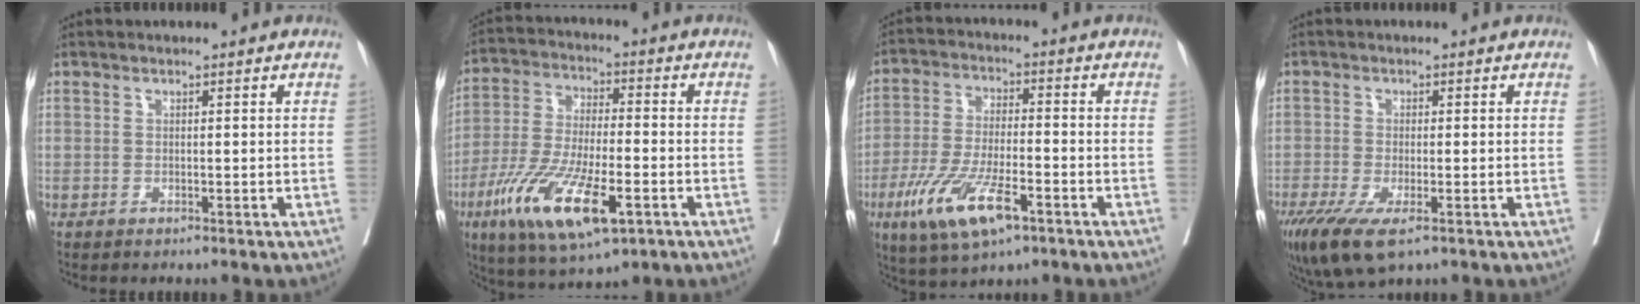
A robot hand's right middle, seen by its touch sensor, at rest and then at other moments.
{"total": 15.3, "force": [-6.7, 4.1, 13.1], "torque": [-0.262, -0.025, -0.111]}
{"total": 11.8, "force": [-5.8, 3.1, 9.8], "torque": [-0.202, -0.018, -0.099]}
{"total": 9.1, "force": [-5.5, 2.8, 6.7], "torque": [-0.119, -0.025, -0.092]}